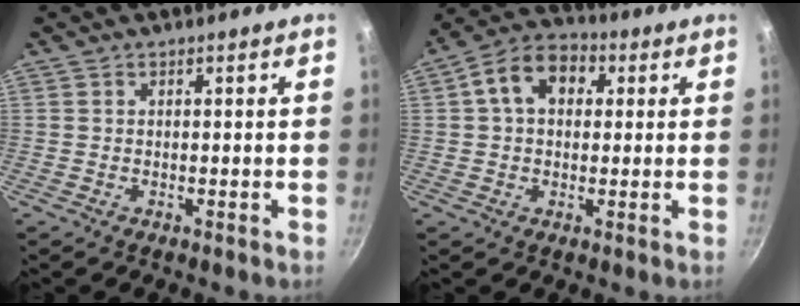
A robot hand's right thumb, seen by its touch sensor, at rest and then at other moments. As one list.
[{"total": 10.6, "force": [2.6, 7.5, 7.0], "torque": [-0.093, 0.023, 0.024]}]